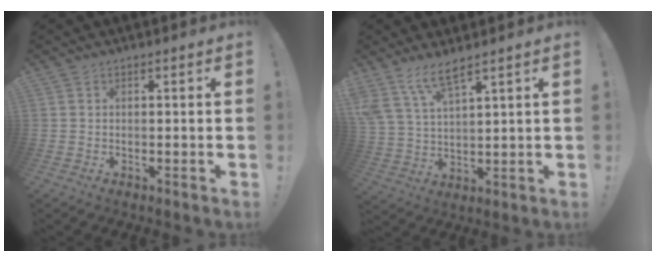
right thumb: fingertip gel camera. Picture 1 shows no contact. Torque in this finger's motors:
{"motor_torque": [1.00, 2.64, 1.18, 0.94, 0.56]}